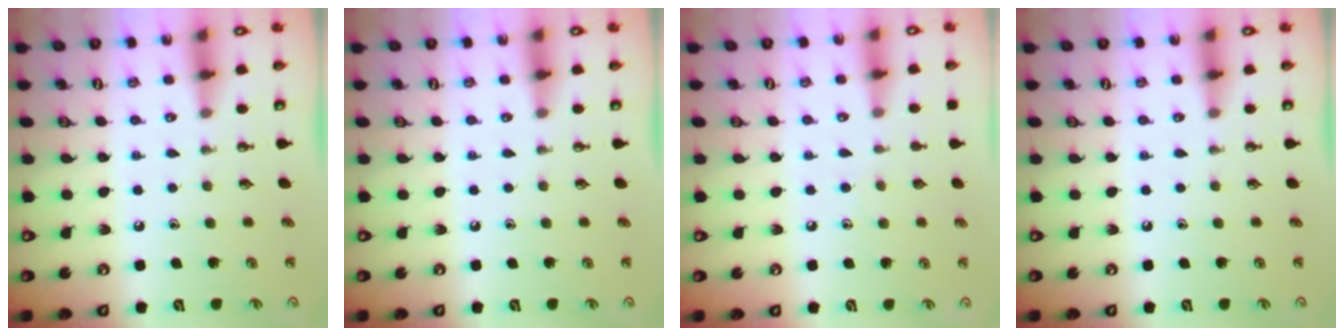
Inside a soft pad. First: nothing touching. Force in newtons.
{"total": 0.0}
{"total": 5.7, "press": 5.7, "slide": 0.8}
{"total": 0.0}